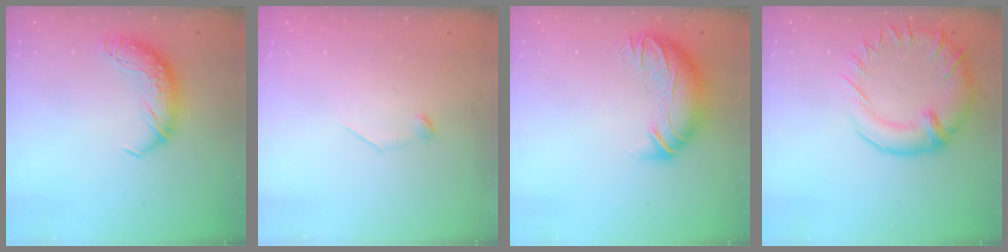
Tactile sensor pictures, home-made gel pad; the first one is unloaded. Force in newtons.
{"total": 7.5, "press": 7.5, "slide": 0.7}
{"total": 2.9, "press": 0.3, "slide": 2.9}
{"total": 4.9, "press": 4.4, "slide": 2.2}